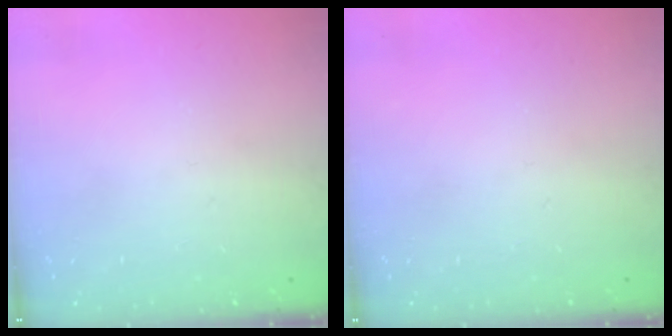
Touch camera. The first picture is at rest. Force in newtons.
{"total": 0.0}